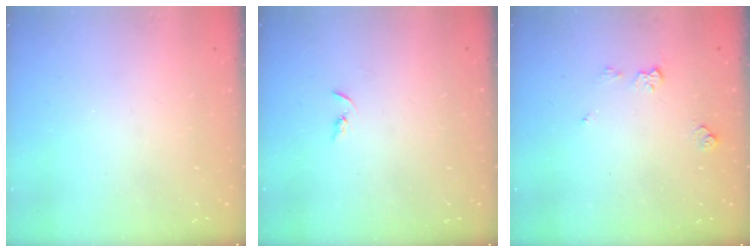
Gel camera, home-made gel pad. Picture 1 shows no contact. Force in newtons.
{"total": 2.2, "press": 2.2, "slide": 0.2}
{"total": 5.9, "press": 5.9, "slide": 0.8}